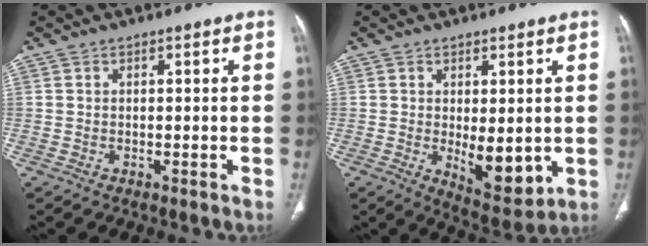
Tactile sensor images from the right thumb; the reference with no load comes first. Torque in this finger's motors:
{"motor_torque": [0.58, 1.84, -0.09, 0.06, 0.27]}